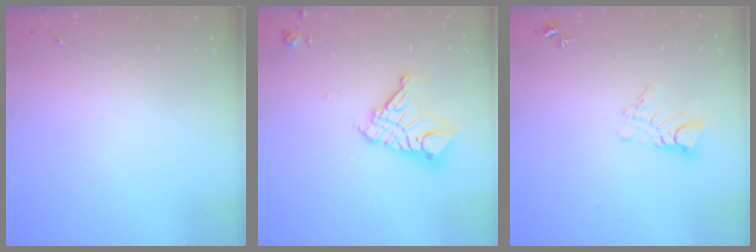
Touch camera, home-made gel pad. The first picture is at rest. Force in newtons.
{"total": 14.0, "press": 13.9, "slide": 1.5}
{"total": 5.9, "press": 5.9, "slide": 0.5}